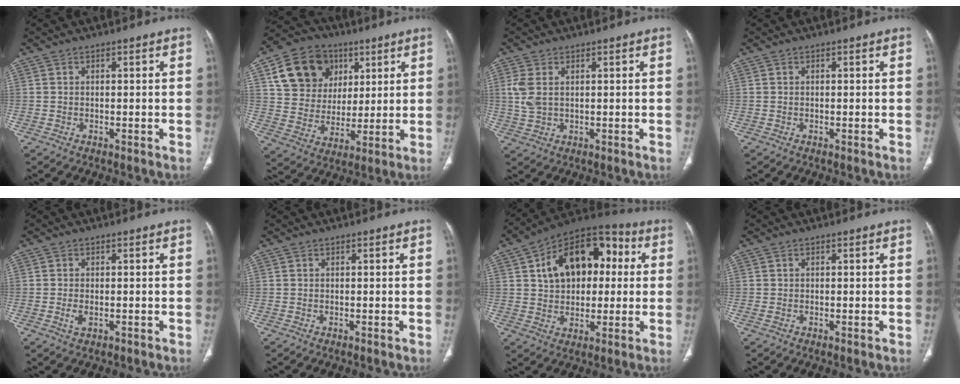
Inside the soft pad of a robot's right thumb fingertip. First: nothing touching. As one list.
[{"total": 16.5, "force": [6.8, 13.3, 6.9], "torque": [-0.091, -0.002, 0.124]}, {"total": 4.5, "force": [1.0, 2.7, 3.5], "torque": [-0.096, 0.004, 0.026]}, {"total": 0.0}, {"total": 2.0, "force": [-0.5, 1.1, 1.6], "torque": [-0.038, -0.002, -0.010]}, {"total": 0.0}, {"total": 19.0, "force": [4.0, 12.4, 13.8], "torque": [-0.173, 0.028, 0.058]}, {"total": 0.6, "force": [-0.1, 0.4, 0.5], "torque": [-0.013, -0.002, 0.000]}]